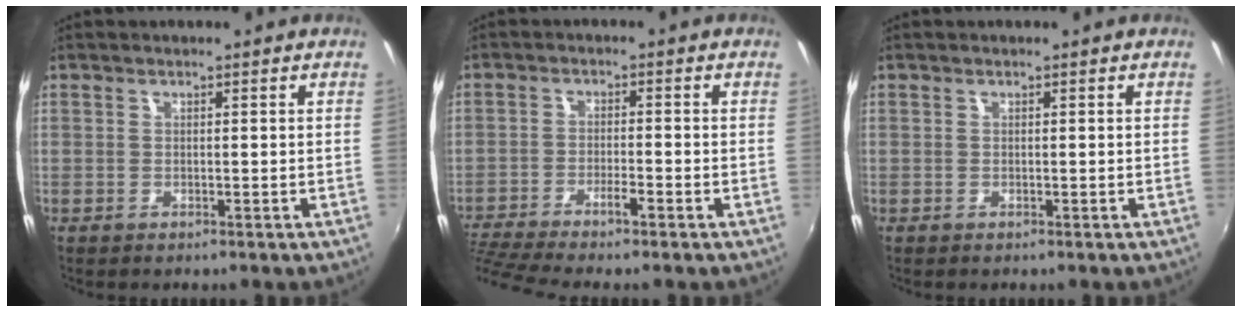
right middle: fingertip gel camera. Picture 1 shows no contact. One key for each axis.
{"total": 8.2, "fx": -6.7, "fy": -0.7, "fz": 4.7, "tx": -0.105, "ty": -0.027, "tz": -0.118}
{"total": 0.0}